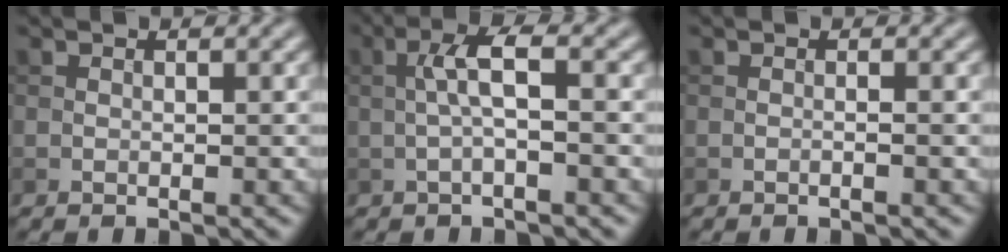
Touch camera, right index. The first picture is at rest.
{"total": 3.1, "force": [-0.1, 0.5, 3.0], "torque": [-0.058, 0.012, -0.007]}
{"total": 0.6, "force": [-0.3, 0.1, 0.6], "torque": [-0.009, -0.001, -0.009]}